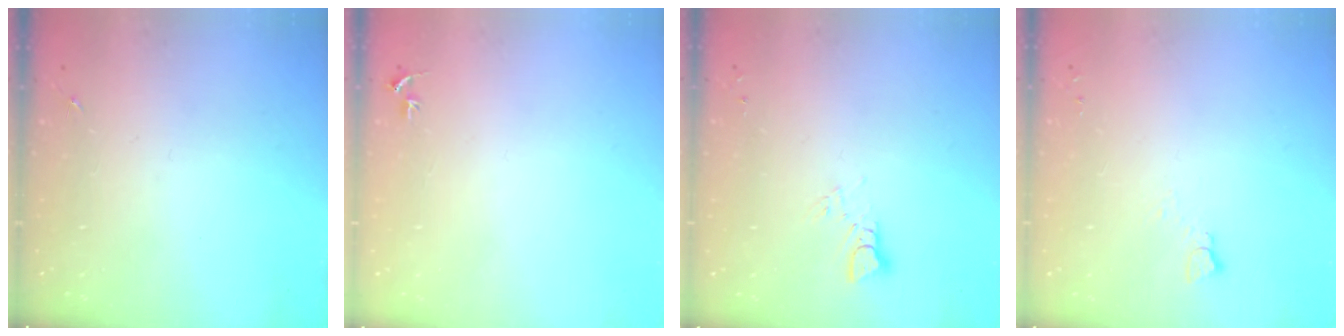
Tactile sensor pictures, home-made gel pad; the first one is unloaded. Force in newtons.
{"total": 3.1, "press": 3.1, "slide": 0.3}
{"total": 2.9, "press": 2.9, "slide": 0.2}
{"total": 2.8, "press": 2.7, "slide": 0.3}